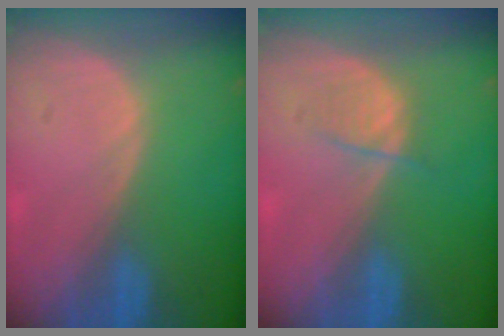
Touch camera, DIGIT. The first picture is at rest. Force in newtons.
{"total": 2.1, "press": 2.1, "slide": 0.3}